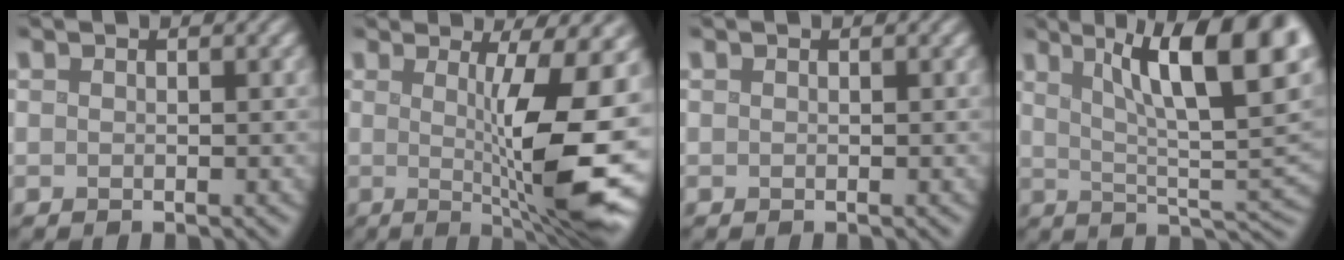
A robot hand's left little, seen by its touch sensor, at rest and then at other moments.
{"total": 11.4, "force": [-0.3, 1.9, 11.2], "torque": [-0.159, -0.005, 0.001]}
{"total": 0.0}
{"total": 13.5, "force": [5.8, 3.9, 11.5], "torque": [-0.145, 0.013, 0.090]}